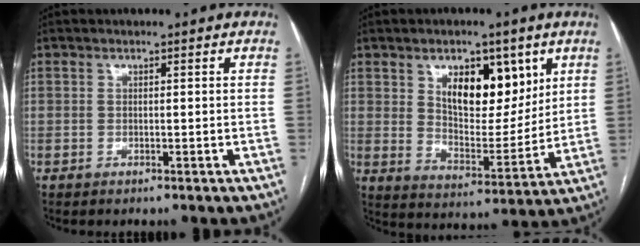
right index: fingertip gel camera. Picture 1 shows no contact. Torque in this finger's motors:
{"motor_torque": [0.38, 0.26, 0.31, 0.08]}